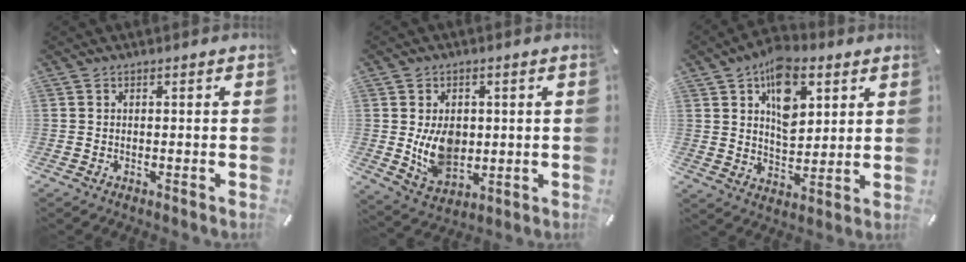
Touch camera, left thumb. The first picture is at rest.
{"total": 9.8, "force": [0.4, 7.7, 6.1], "torque": [-0.103, -0.006, 0.008]}
{"total": 12.8, "force": [6.3, 7.9, 7.9], "torque": [-0.115, -0.023, 0.111]}